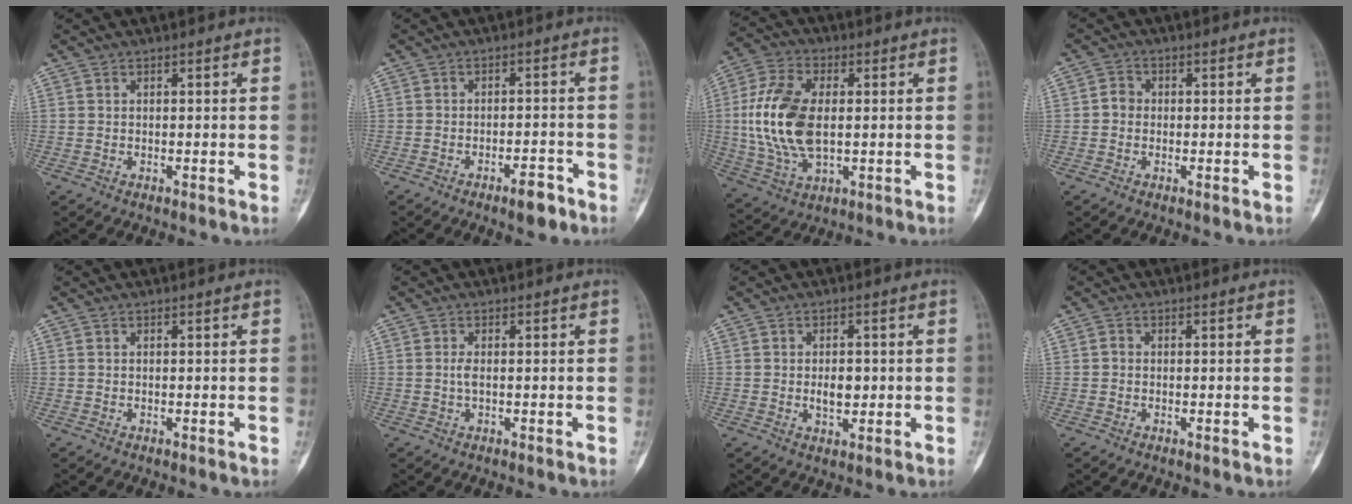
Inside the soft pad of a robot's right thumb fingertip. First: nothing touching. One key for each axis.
{"total": 4.4, "fx": -2.9, "fy": 1.5, "fz": 2.9, "tx": -0.036, "ty": 0.018, "tz": -0.042}
{"total": 15.7, "fx": 0.6, "fy": 8.9, "fz": 13.0, "tx": -0.268, "ty": 0.000, "tz": 0.016}
{"total": 2.4, "fx": -0.3, "fy": 2.1, "fz": 1.0, "tx": -0.007, "ty": 0.007, "tz": -0.011}
{"total": 0.0}
{"total": 1.3, "fx": 0.0, "fy": 0.5, "fz": 1.2, "tx": -0.026, "ty": -0.002, "tz": 0.002}
{"total": 3.9, "fx": -0.1, "fy": 2.4, "fz": 3.1, "tx": -0.037, "ty": 0.000, "tz": 0.001}
{"total": 0.9, "fx": -0.1, "fy": 0.7, "fz": 0.4, "tx": -0.004, "ty": 0.002, "tz": -0.006}